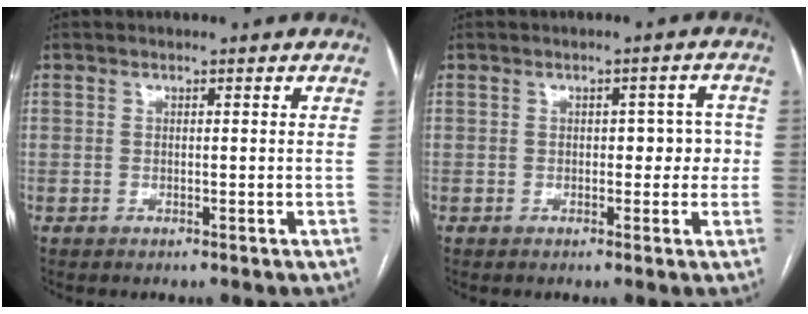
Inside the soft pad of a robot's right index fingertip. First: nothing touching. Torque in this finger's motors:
{"motor_torque": [0.35, -0.15, 0.04, 0.02]}